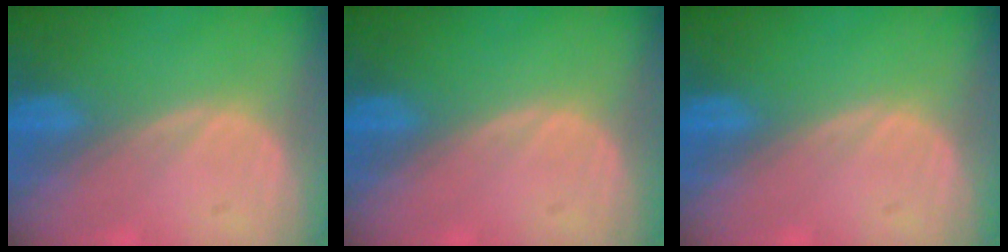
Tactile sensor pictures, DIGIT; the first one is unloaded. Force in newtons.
{"total": 0.0}
{"total": 0.0}